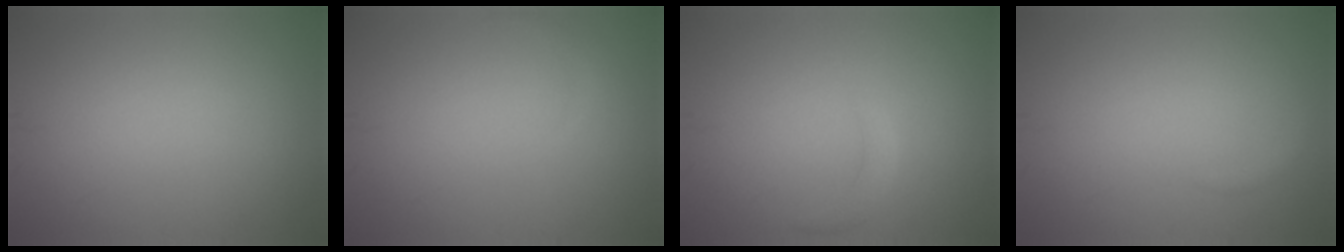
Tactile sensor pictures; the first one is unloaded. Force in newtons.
{"total": 0.6, "press": 0.6, "slide": 0.0}
{"total": 1.4, "press": 1.4, "slide": 0.1}
{"total": 0.5, "press": 0.5, "slide": 0.1}